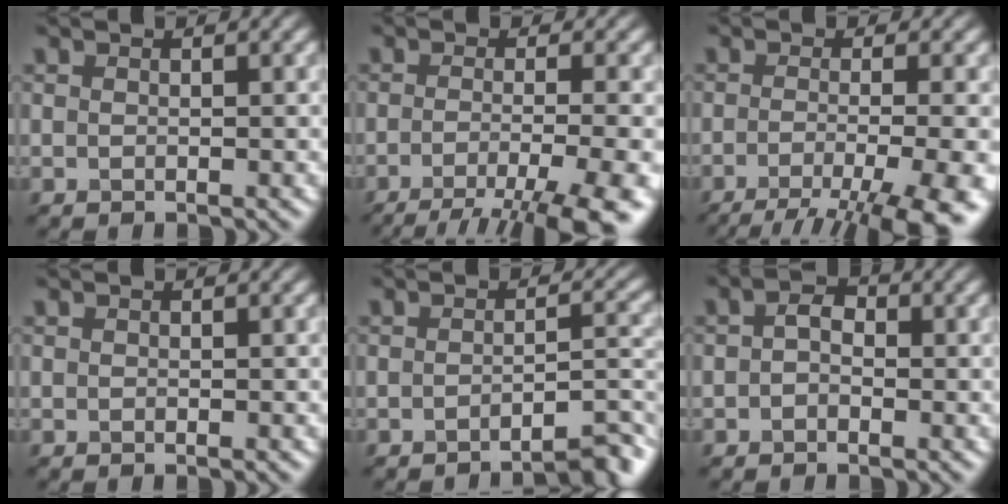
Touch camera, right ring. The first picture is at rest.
{"total": 7.5, "force": [-5.4, 0.7, 5.1], "torque": [-0.106, -0.003, -0.064]}
{"total": 8.3, "force": [-5.7, 1.1, 5.9], "torque": [-0.121, -0.008, -0.063]}
{"total": 0.0}
{"total": 4.2, "force": [-3.8, -0.7, 1.4], "torque": [-0.037, 0.015, -0.034]}
{"total": 0.9, "force": [-0.8, -0.2, -0.1], "torque": [-0.036, 0.008, 0.009]}